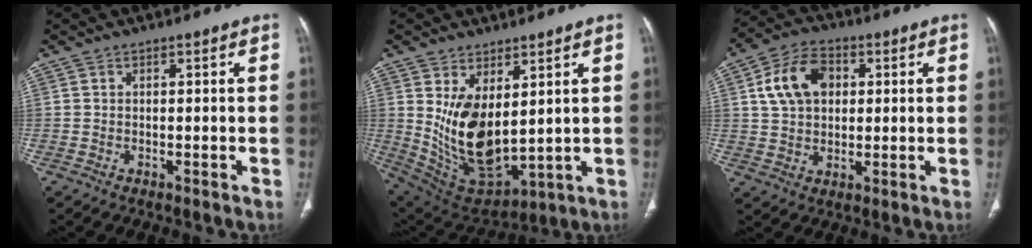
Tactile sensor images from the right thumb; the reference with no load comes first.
{"total": 14.3, "force": [3.2, 7.5, 11.8], "torque": [-0.204, -0.032, 0.091]}
{"total": 11.2, "force": [2.8, 7.8, 7.4], "torque": [-0.119, 0.009, 0.047]}